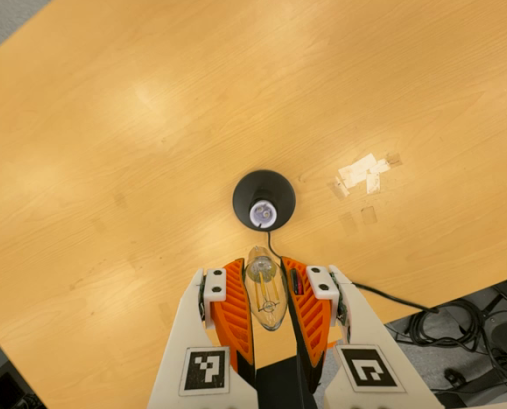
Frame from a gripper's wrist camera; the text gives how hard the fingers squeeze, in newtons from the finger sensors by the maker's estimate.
{"total": 21.4, "left": 23.2, "right": 19.6}